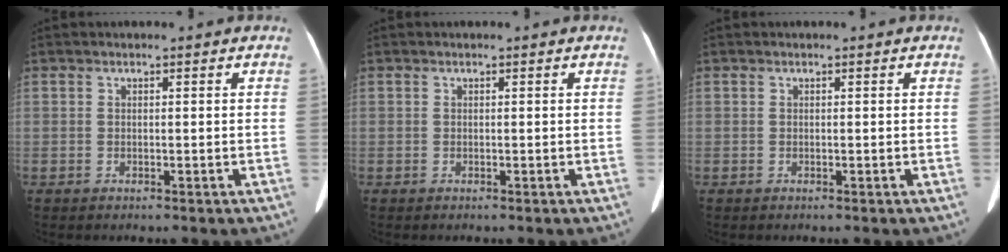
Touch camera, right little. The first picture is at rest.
{"total": 0.0}
{"total": 0.0}